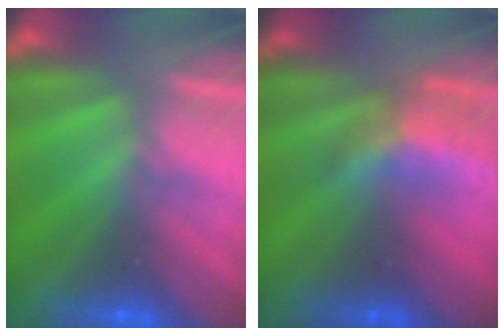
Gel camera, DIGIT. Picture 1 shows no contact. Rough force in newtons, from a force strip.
{"total": 2.3}